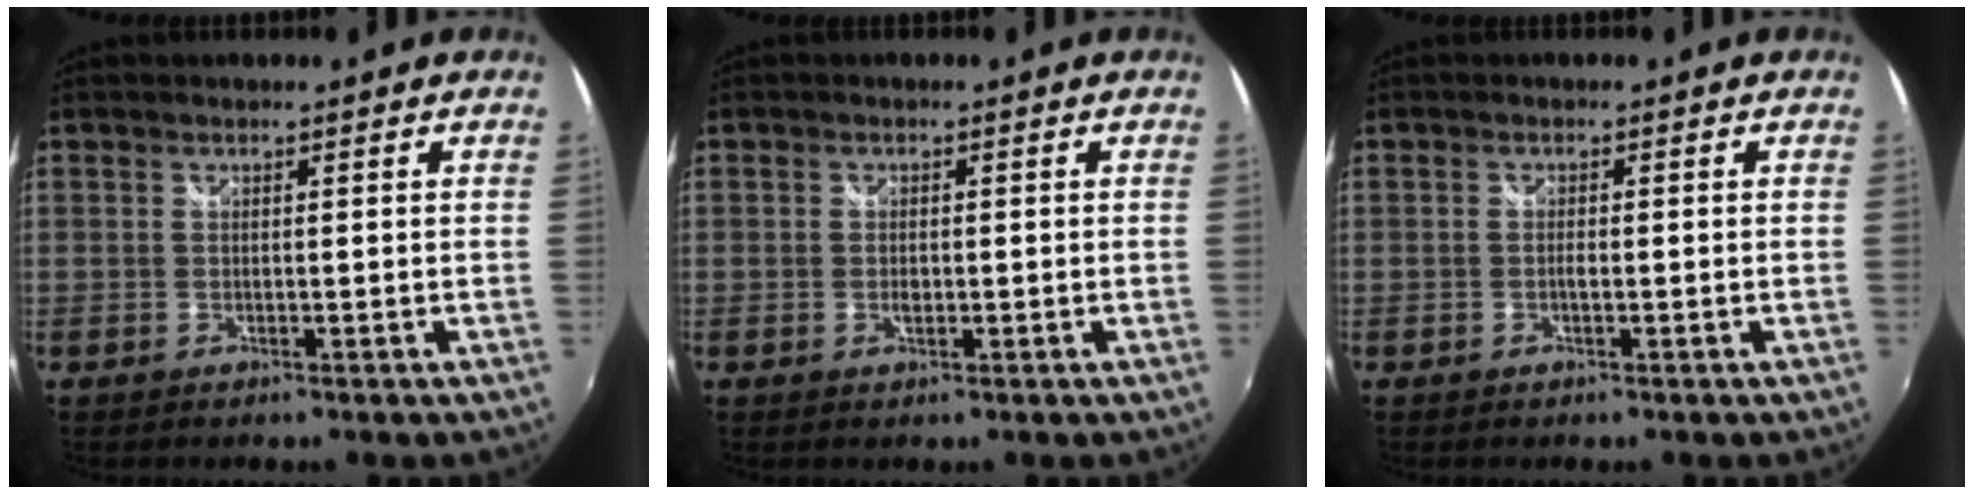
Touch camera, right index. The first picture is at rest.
{"total": 1.6, "force": [-0.3, 1.0, 1.3], "torque": [-0.023, -0.001, -0.007]}
{"total": 0.8, "force": [-0.3, 0.2, 0.7], "torque": [-0.016, 0.002, -0.006]}